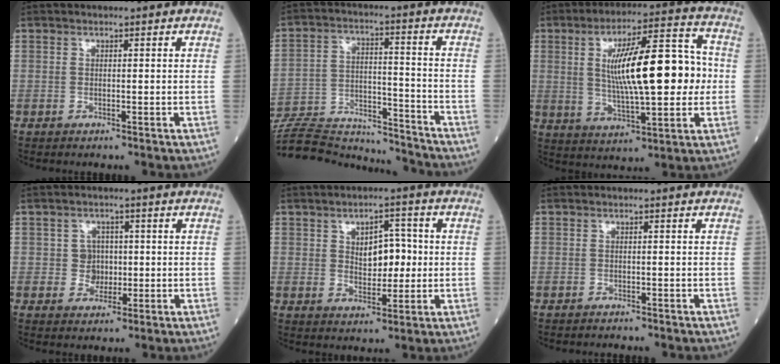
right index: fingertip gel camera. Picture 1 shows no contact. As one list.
[{"total": 20.7, "force": [-19.9, 3.4, 4.4], "torque": [-0.115, 0.012, -0.306]}, {"total": 16.8, "force": [1.2, 3.8, 16.3], "torque": [-0.270, 0.026, 0.022]}, {"total": 2.9, "force": [0.1, 2.9, 0.7], "torque": [-0.004, 0.008, 0.004]}, {"total": 6.0, "force": [0.7, 3.3, 5.0], "torque": [-0.073, 0.010, 0.017]}, {"total": 1.6, "force": [-1.5, 0.3, 0.3], "torque": [-0.010, -0.003, -0.018]}]